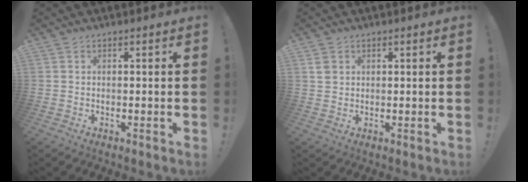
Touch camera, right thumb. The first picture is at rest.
{"total": 2.9, "force": [1.3, 2.2, 1.4], "torque": [-0.023, 0.001, 0.025]}